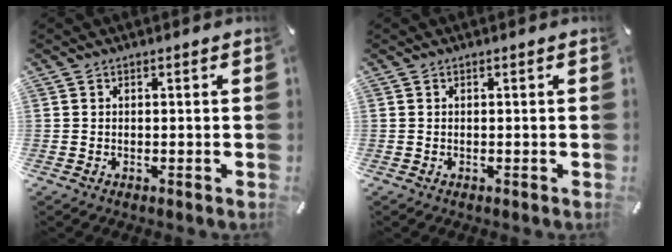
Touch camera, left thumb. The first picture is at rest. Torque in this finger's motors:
{"motor_torque": [0.00, 0.00, 0.02, 0.01, 0.00]}